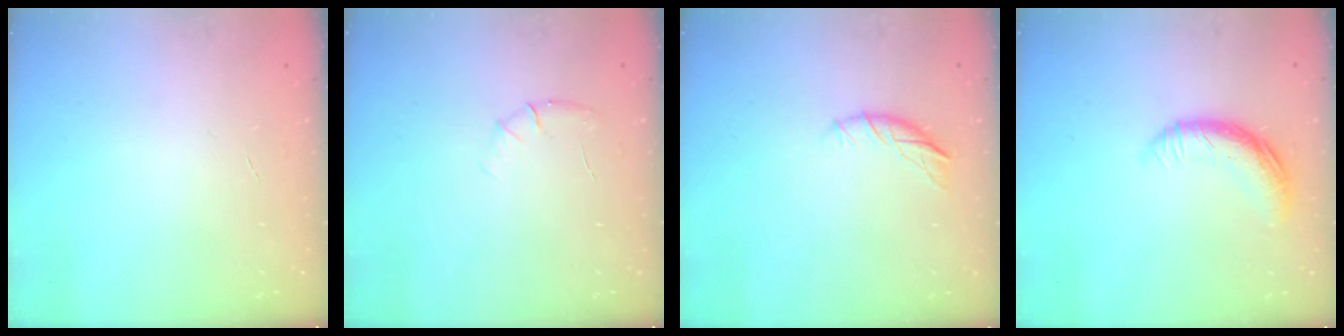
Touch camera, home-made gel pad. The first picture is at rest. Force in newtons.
{"total": 5.5, "press": 5.2, "slide": 1.6}
{"total": 7.0, "press": 7.0, "slide": 0.7}
{"total": 10.8, "press": 10.8, "slide": 1.0}